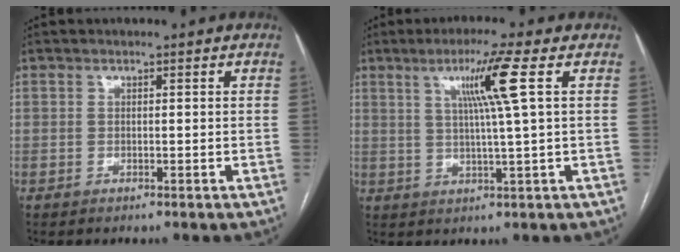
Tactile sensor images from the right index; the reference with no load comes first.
{"total": 7.5, "force": [2.6, -1.8, 6.8], "torque": [-0.124, 0.000, 0.049]}